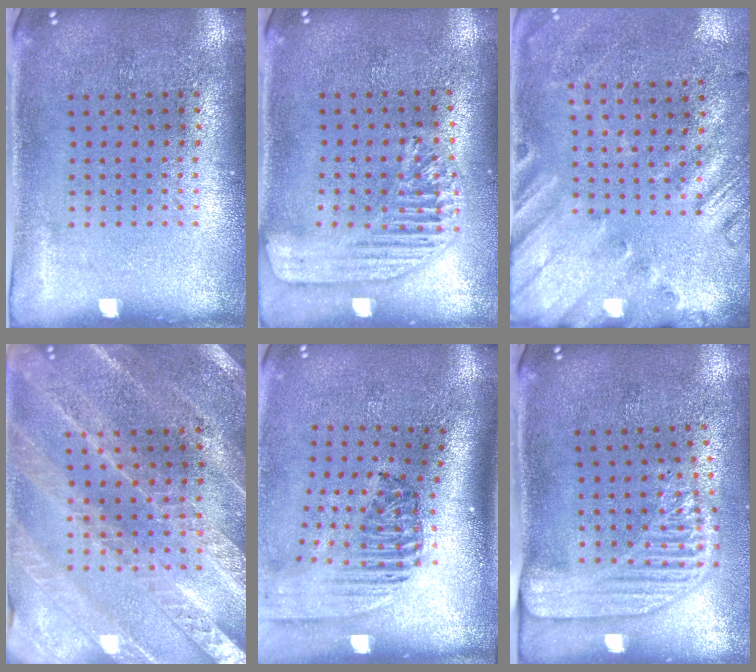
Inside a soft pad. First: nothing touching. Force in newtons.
{"total": 1.6, "press": 1.5, "slide": 0.6}
{"total": 2.6, "press": 1.9, "slide": 1.7}
{"total": 2.4, "press": 2.4, "slide": 0.2}
{"total": 2.3, "press": 1.6, "slide": 1.7}
{"total": 2.2, "press": 1.7, "slide": 1.3}